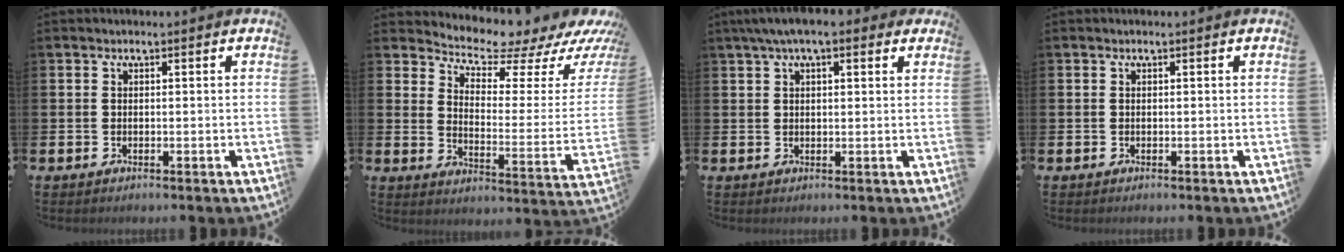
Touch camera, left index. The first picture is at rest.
{"total": 7.1, "force": [6.9, 1.2, 1.1], "torque": [-0.027, -0.076, 0.110]}
{"total": 4.7, "force": [3.2, 1.3, 3.1], "torque": [-0.052, 0.000, 0.054]}
{"total": 0.0}